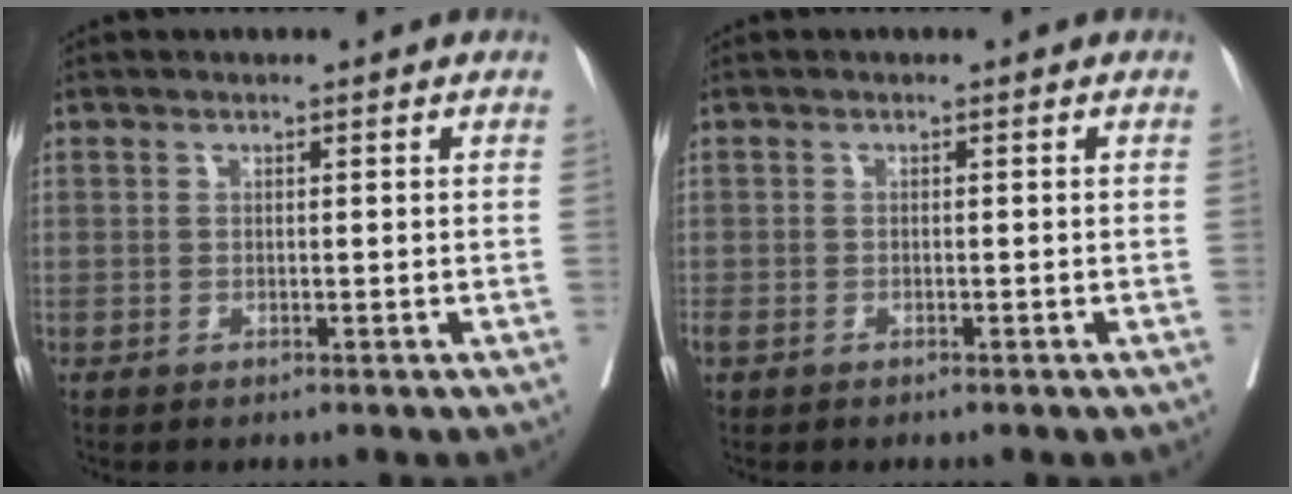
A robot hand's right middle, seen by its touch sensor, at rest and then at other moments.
{"total": 1.2, "force": [-0.7, 0.4, 0.8], "torque": [-0.029, 0.002, -0.010]}